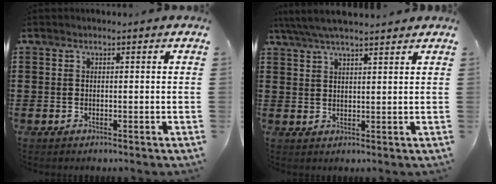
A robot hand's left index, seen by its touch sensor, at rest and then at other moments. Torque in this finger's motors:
{"motor_torque": [1.22, -0.93, 0.46, 0.15]}